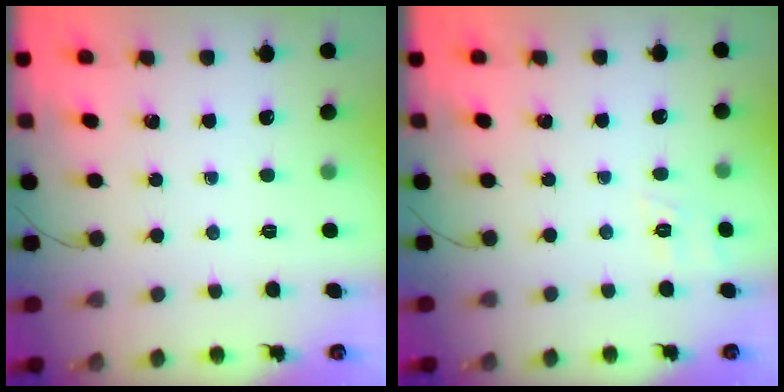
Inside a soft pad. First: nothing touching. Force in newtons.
{"total": 7.3, "press": 7.2, "slide": 1.6}